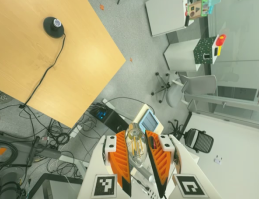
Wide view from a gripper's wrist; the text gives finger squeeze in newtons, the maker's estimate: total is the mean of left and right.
{"total": 8.4, "left": 7.5, "right": 9.3}